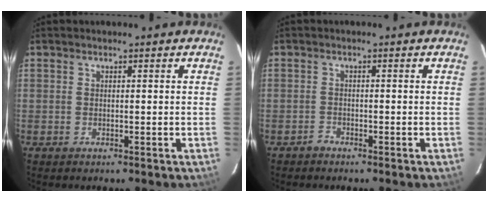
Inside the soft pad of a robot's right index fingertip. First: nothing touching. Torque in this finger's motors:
{"motor_torque": [0.12, 0.00, 0.00, -0.03]}